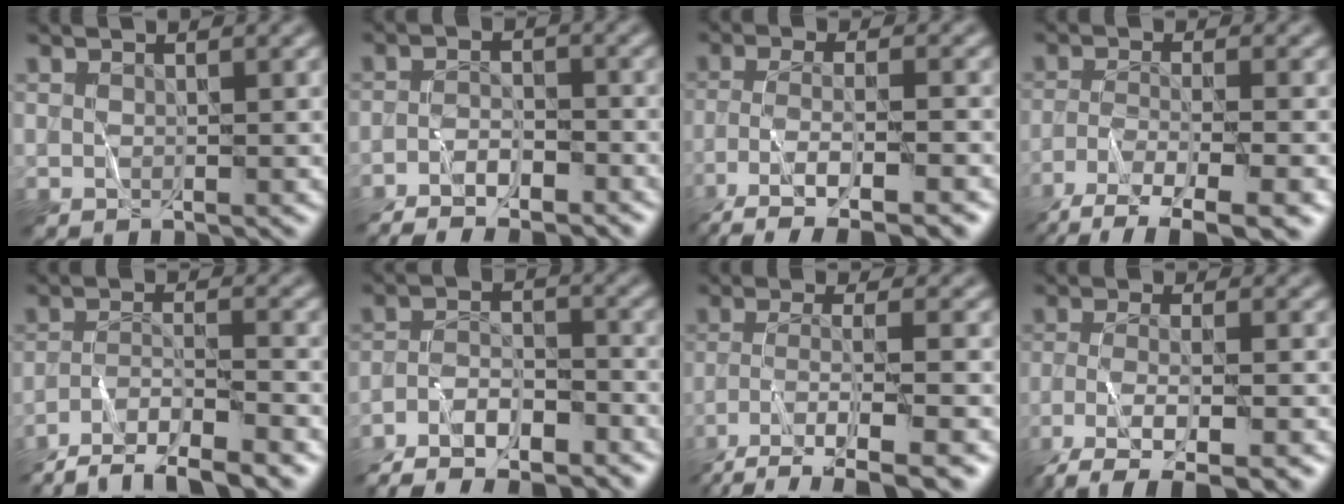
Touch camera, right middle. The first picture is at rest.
{"total": 5.2, "force": [-4.4, 1.4, 2.4], "torque": [-0.035, -0.008, -0.075]}
{"total": 7.6, "force": [-5.3, 1.9, 5.1], "torque": [-0.087, 0.000, -0.093]}
{"total": 7.1, "force": [-5.0, 1.6, 4.9], "torque": [-0.084, -0.002, -0.090]}
{"total": 7.7, "force": [-6.6, 1.4, 3.9], "torque": [-0.056, -0.010, -0.110]}
{"total": 8.7, "force": [-7.3, 3.0, 3.7], "torque": [-0.058, -0.015, -0.122]}
{"total": 6.1, "force": [-4.0, 1.2, 4.4], "torque": [-0.076, -0.003, -0.072]}
{"total": 6.8, "force": [-4.7, 1.6, 4.6], "torque": [-0.081, -0.003, -0.090]}